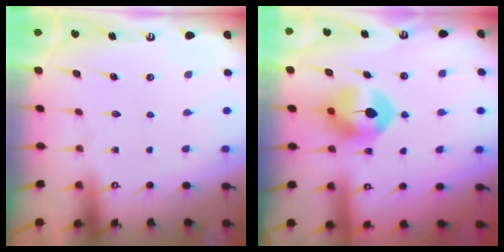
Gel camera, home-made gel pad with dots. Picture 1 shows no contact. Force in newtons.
{"total": 8.4, "press": 8.3, "slide": 1.4}